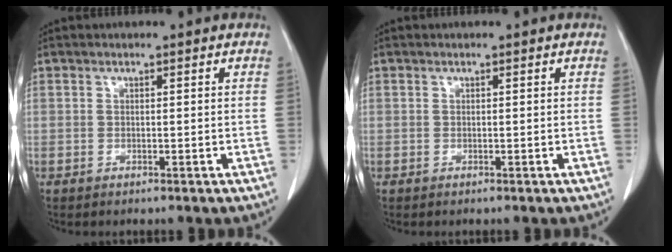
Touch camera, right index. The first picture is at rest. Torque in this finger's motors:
{"motor_torque": [0.00, 0.00, 0.01, 0.00]}